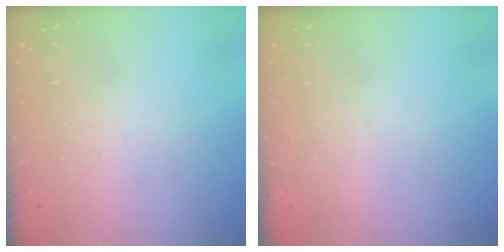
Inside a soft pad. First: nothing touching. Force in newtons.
{"total": 0.0}